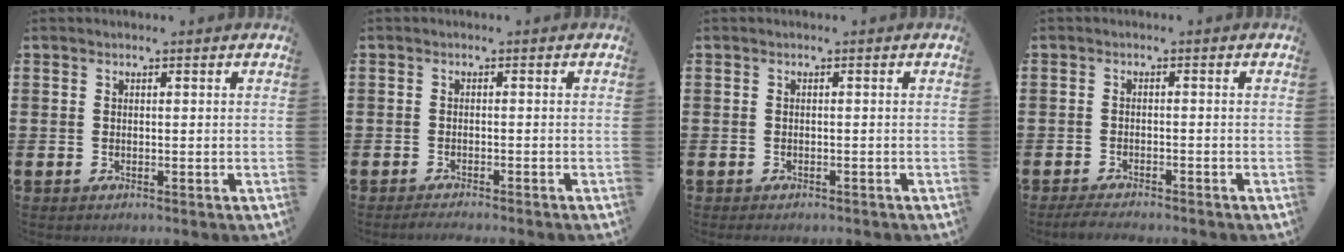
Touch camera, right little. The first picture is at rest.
{"total": 0.9, "force": [-0.8, -0.1, 0.4], "torque": [-0.006, -0.002, -0.015]}
{"total": 0.0}
{"total": 1.7, "force": [-1.6, 0.2, 0.6], "torque": [-0.011, 0.004, -0.032]}